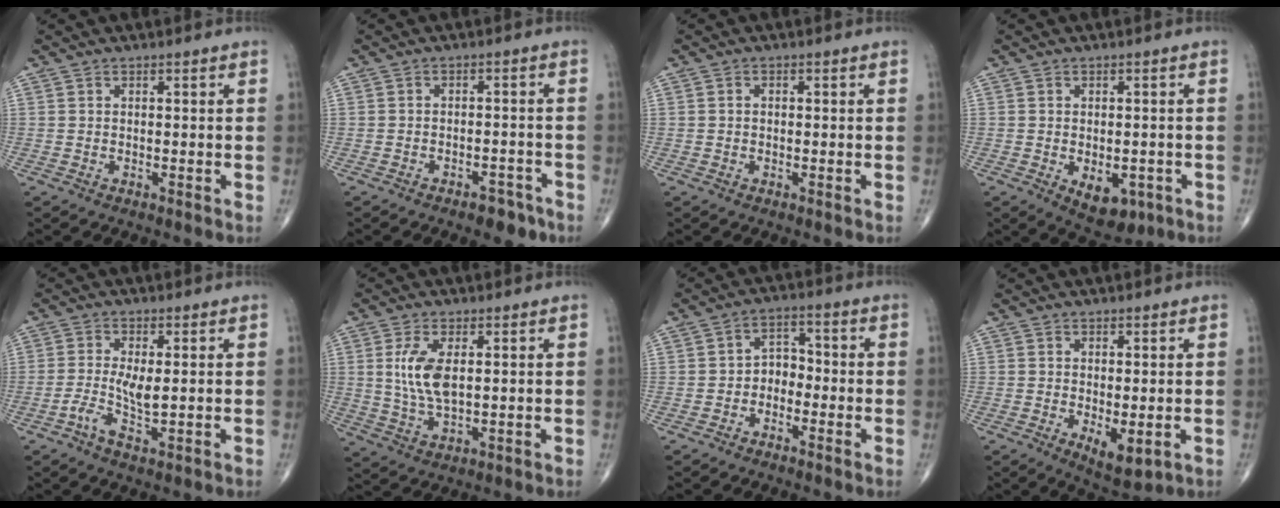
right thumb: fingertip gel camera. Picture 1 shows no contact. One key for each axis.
{"total": 4.4, "fx": -3.1, "fy": 2.1, "fz": 2.3, "tx": -0.017, "ty": 0.019, "tz": -0.041}
{"total": 0.7, "fx": 0.0, "fy": 0.5, "fz": 0.4, "tx": -0.006, "ty": 0.003, "tz": -0.003}
{"total": 6.9, "fx": -2.3, "fy": 4.1, "fz": 5.0, "tx": -0.049, "ty": 0.003, "tz": -0.019}
{"total": 4.3, "fx": -0.5, "fy": 1.3, "fz": 4.1, "tx": -0.086, "ty": 0.001, "tz": -0.013}
{"total": 7.6, "fx": 1.5, "fy": 3.4, "fz": 6.6, "tx": -0.141, "ty": -0.009, "tz": 0.033}
{"total": 4.3, "fx": -1.7, "fy": 3.2, "fz": 2.3, "tx": -0.015, "ty": 0.030, "tz": -0.043}
{"total": 5.4, "fx": -1.2, "fy": 2.3, "fz": 4.7, "tx": -0.068, "ty": -0.017, "tz": -0.010}